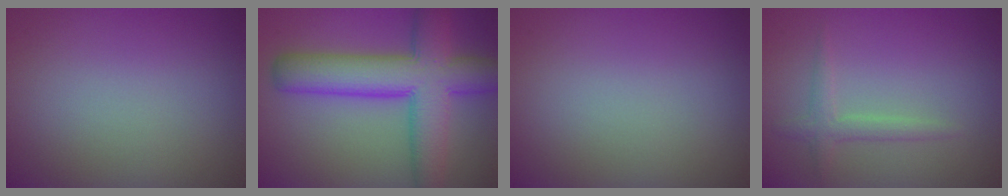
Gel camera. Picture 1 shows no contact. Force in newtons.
{"total": 9.7, "press": 9.7, "slide": 0.2}
{"total": 0.0}
{"total": 1.7, "press": 1.7, "slide": 0.1}